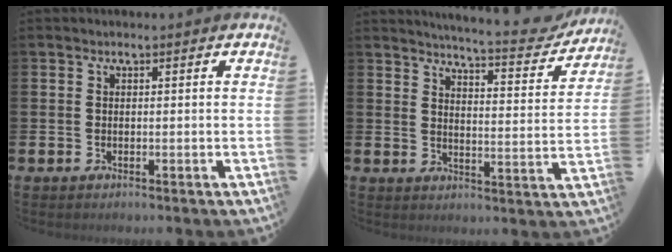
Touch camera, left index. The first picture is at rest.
{"total": 5.8, "force": [5.6, 0.4, 1.5], "torque": [-0.034, -0.048, 0.089]}